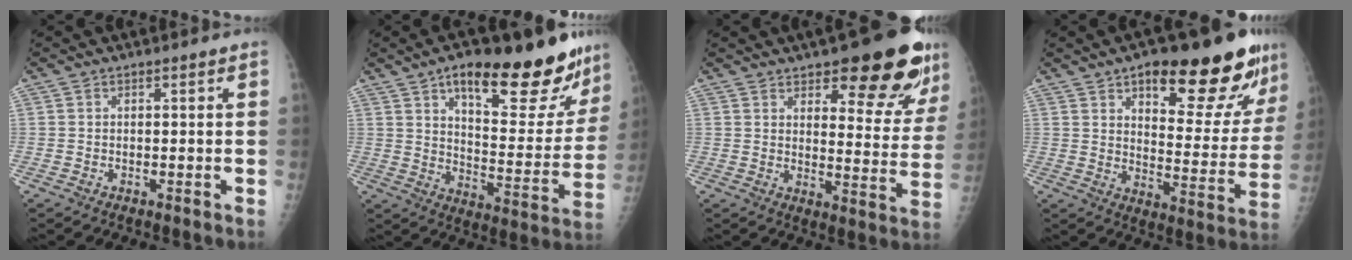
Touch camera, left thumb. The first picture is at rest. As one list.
[{"total": 24.6, "force": [16.1, 8.4, 16.5], "torque": [-0.184, -0.070, 0.236]}, {"total": 17.8, "force": [10.9, 6.1, 12.6], "torque": [-0.115, -0.064, 0.143]}, {"total": 22.8, "force": [13.8, 7.9, 16.3], "torque": [-0.171, -0.061, 0.197]}]